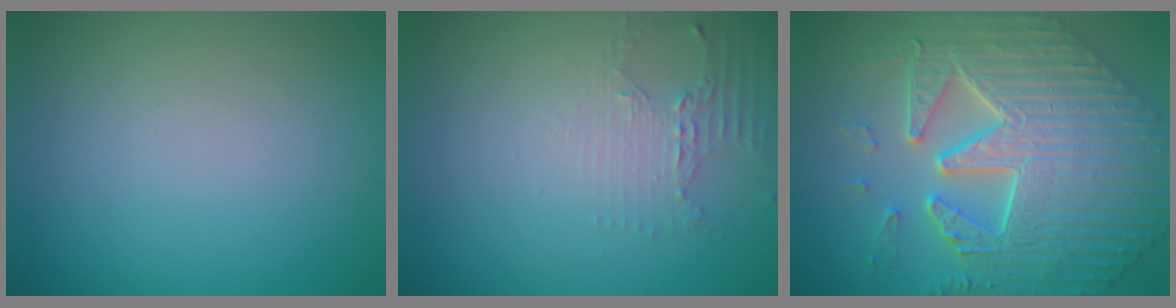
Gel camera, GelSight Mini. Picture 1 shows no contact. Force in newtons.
{"total": 2.1, "press": 1.5, "slide": 1.4}
{"total": 8.9, "press": 7.2, "slide": 5.3}